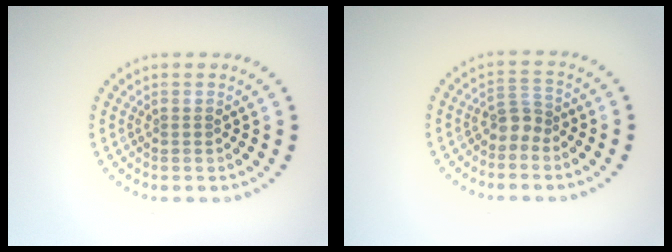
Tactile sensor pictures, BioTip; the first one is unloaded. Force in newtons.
{"total": 2.1, "press": 1.6, "slide": 1.4}